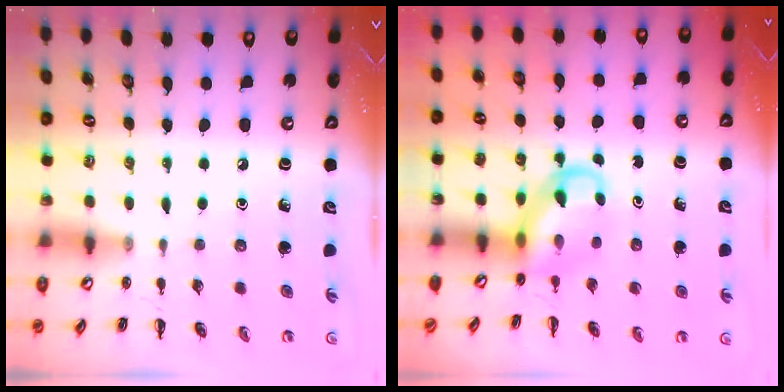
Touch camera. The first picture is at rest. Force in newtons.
{"total": 4.1, "press": 4.0, "slide": 0.8}